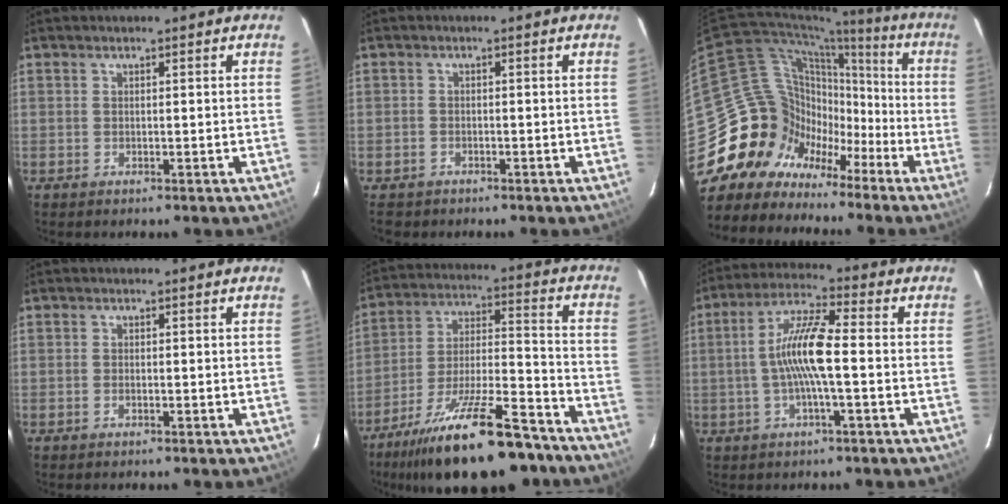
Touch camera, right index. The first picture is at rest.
{"total": 3.0, "force": [-2.1, 2.1, 0.6], "torque": [-0.027, -0.001, -0.034]}
{"total": 18.4, "force": [-9.8, 14.9, 4.4], "torque": [-0.095, 0.056, -0.166]}
{"total": 0.6, "force": [-0.3, 0.3, 0.3], "torque": [-0.007, -0.001, -0.005]}
{"total": 24.7, "force": [-18.5, 6.8, 14.9], "torque": [-0.267, -0.022, -0.282]}
{"total": 9.8, "force": [-1.2, 1.1, 9.7], "torque": [-0.193, 0.012, -0.025]}